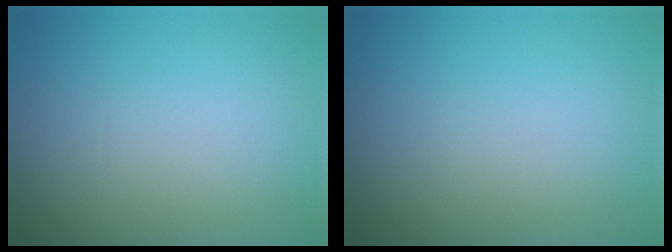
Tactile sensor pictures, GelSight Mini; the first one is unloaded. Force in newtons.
{"total": 0.0}